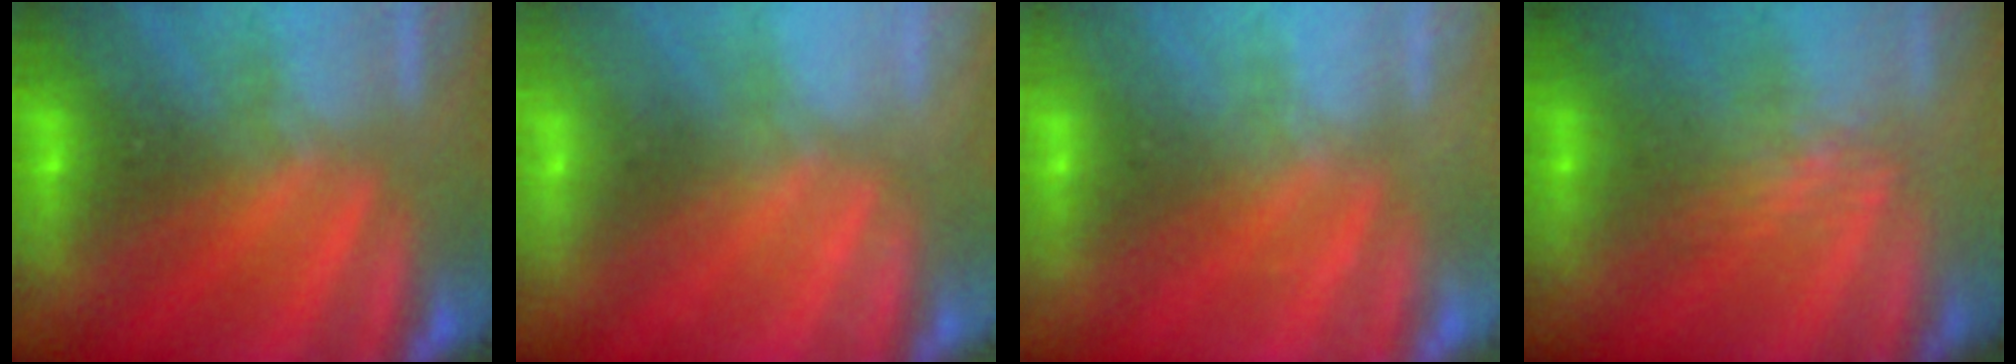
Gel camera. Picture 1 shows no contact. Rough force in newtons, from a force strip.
{"total": 2.3}
{"total": 2.2}
{"total": 3.0}